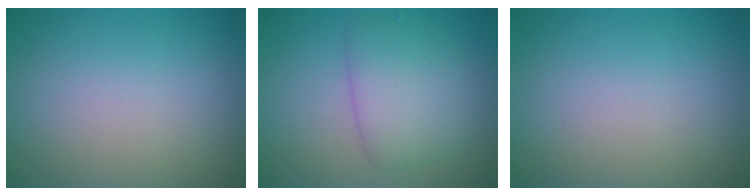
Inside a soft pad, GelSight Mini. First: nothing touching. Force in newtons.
{"total": 4.4, "press": 4.4, "slide": 0.1}
{"total": 0.0}